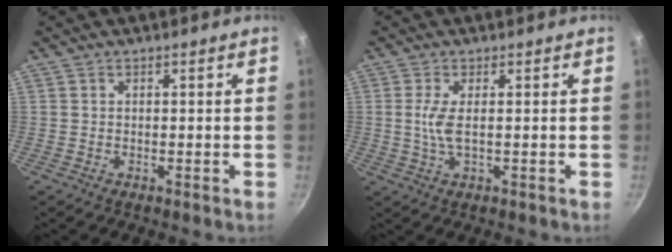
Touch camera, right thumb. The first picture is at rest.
{"total": 3.8, "force": [0.3, 1.0, 3.7], "torque": [-0.088, -0.003, 0.008]}